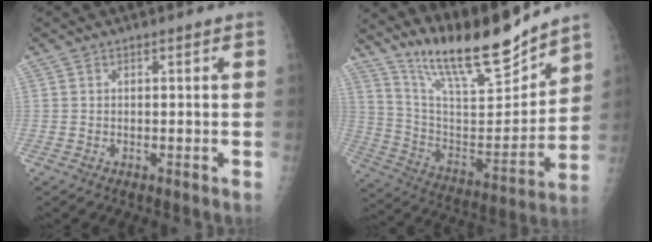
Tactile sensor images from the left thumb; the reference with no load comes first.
{"total": 19.9, "force": [17.0, 3.4, 9.7], "torque": [-0.129, -0.108, 0.303]}